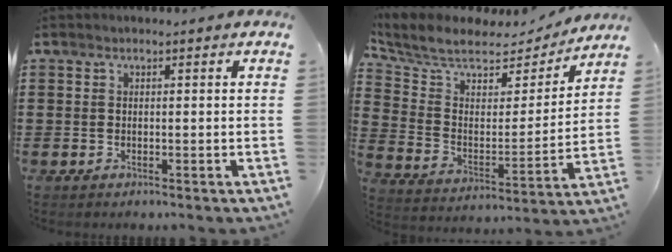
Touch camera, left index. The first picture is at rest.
{"total": 7.0, "force": [6.1, 2.5, 2.3], "torque": [-0.082, -0.038, 0.102]}